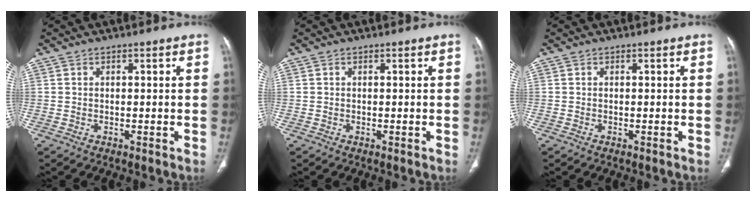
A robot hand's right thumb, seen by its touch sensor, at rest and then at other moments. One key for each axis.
{"total": 0.0}
{"total": 0.0}